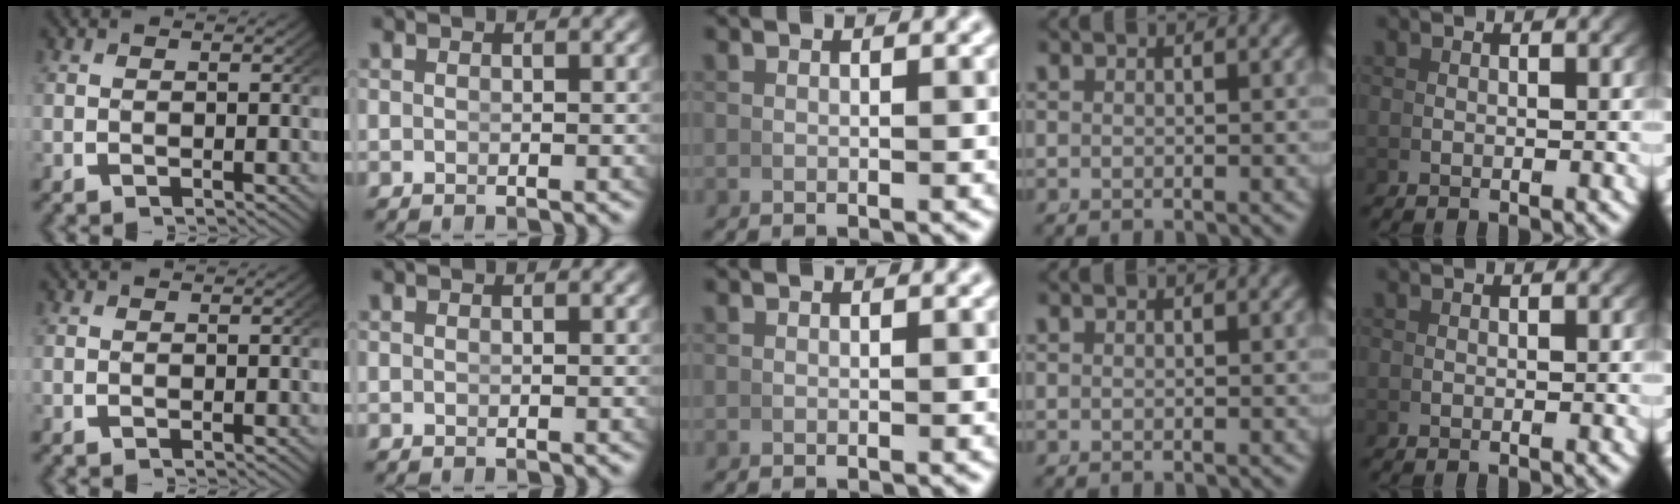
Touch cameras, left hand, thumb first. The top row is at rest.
{}